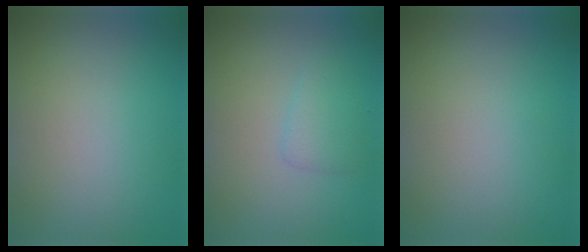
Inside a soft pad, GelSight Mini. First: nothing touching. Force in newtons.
{"total": 1.6, "press": 1.6, "slide": 0.1}
{"total": 0.0}